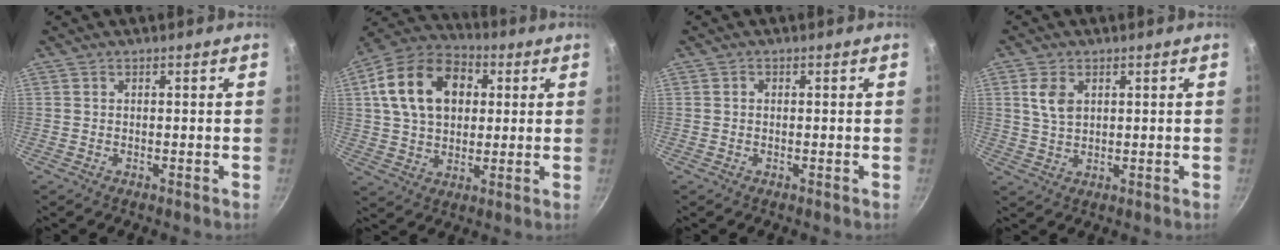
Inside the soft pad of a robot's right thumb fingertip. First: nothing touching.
{"total": 18.2, "force": [4.5, 12.7, 12.1], "torque": [-0.188, 0.017, 0.065]}
{"total": 0.6, "force": [0.1, 0.5, 0.3], "torque": [-0.004, 0.005, 0.000]}
{"total": 5.0, "force": [1.7, 3.2, 3.4], "torque": [-0.058, -0.005, 0.034]}